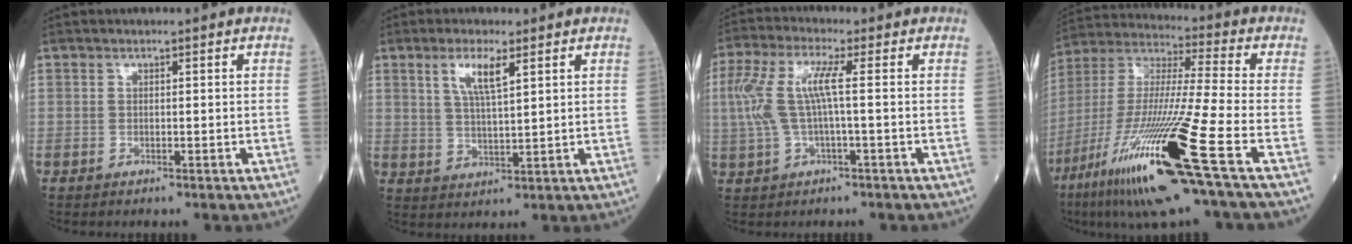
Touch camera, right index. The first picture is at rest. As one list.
[{"total": 5.4, "force": [2.7, 0.9, 4.6], "torque": [-0.094, 0.000, 0.053]}, {"total": 7.5, "force": [0.5, 1.4, 7.4], "torque": [-0.179, 0.024, 0.008]}, {"total": 22.7, "force": [-10.8, -0.2, 20.0], "torque": [-0.406, -0.054, -0.204]}]